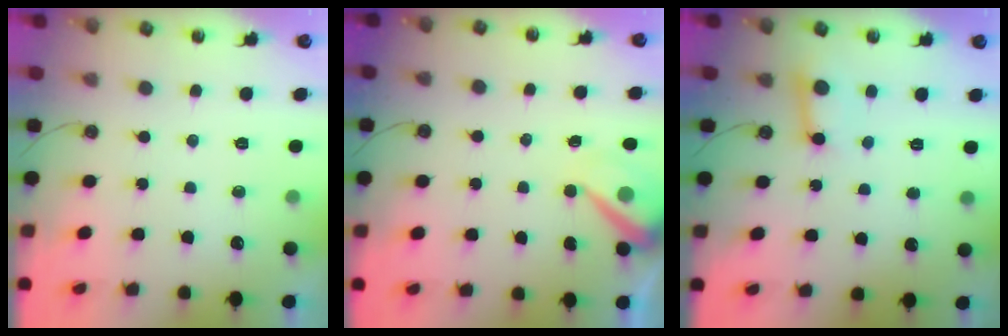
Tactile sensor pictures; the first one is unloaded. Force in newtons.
{"total": 7.7, "press": 7.6, "slide": 1.1}
{"total": 6.8, "press": 6.7, "slide": 0.7}